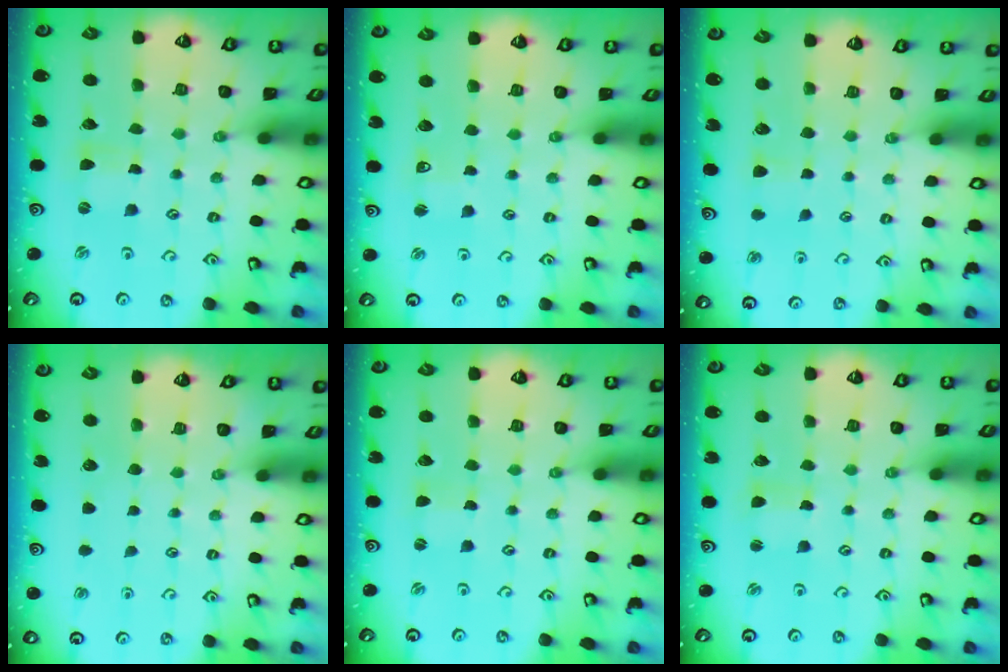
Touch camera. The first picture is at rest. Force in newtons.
{"total": 3.2, "press": 3.2, "slide": 0.6}
{"total": 4.0, "press": 3.9, "slide": 0.6}
{"total": 0.0}
{"total": 0.0}
{"total": 0.9, "press": 0.9, "slide": 0.1}